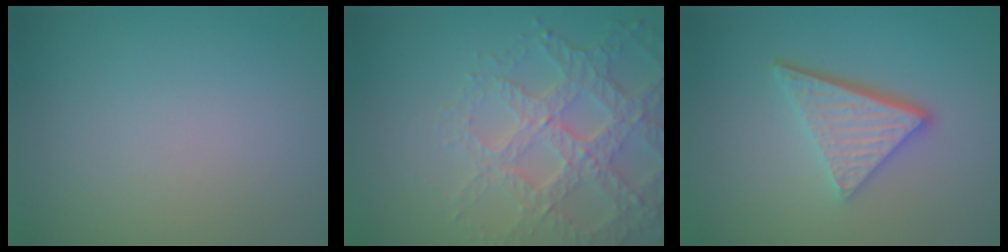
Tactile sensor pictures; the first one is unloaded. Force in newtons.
{"total": 6.7, "press": 4.9, "slide": 4.5}
{"total": 5.2, "press": 3.5, "slide": 3.8}